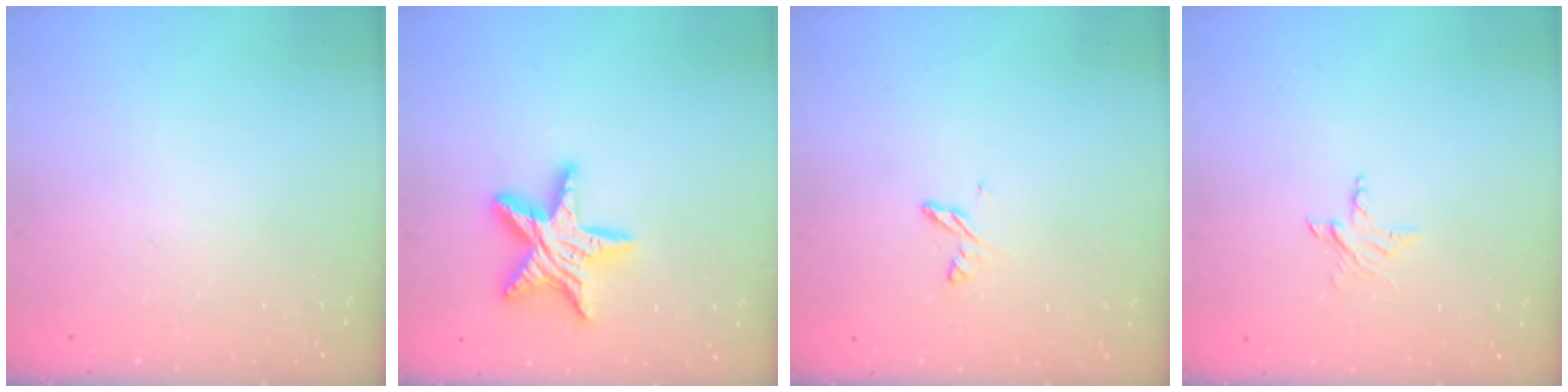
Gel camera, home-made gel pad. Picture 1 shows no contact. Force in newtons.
{"total": 14.0, "press": 13.9, "slide": 0.7}
{"total": 5.1, "press": 5.1, "slide": 0.4}
{"total": 3.7, "press": 3.7, "slide": 0.3}